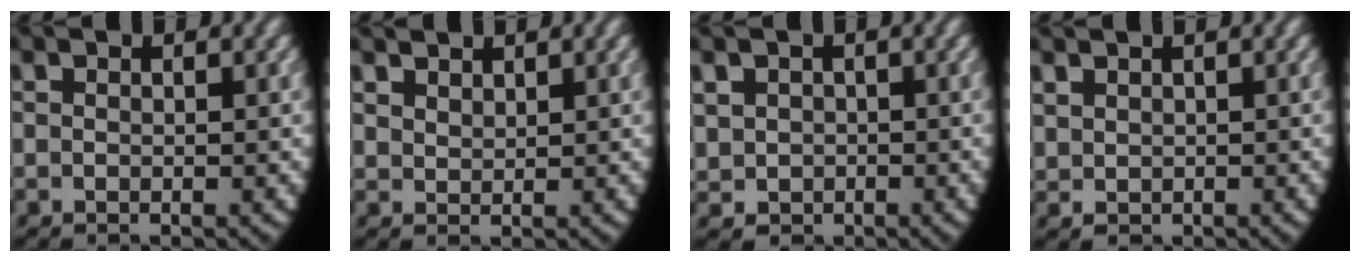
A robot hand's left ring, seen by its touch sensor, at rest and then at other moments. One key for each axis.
{"total": 1.9, "fx": 1.9, "fy": 0.2, "fz": 0.2, "tx": -0.003, "ty": -0.004, "tz": 0.045}
{"total": 4.4, "fx": -0.1, "fy": 4.1, "fz": 1.4, "tx": -0.046, "ty": -0.023, "tz": 0.008}
{"total": 1.3, "fx": 0.6, "fy": 1.1, "fz": 0.4, "tx": -0.022, "ty": -0.014, "tz": 0.028}